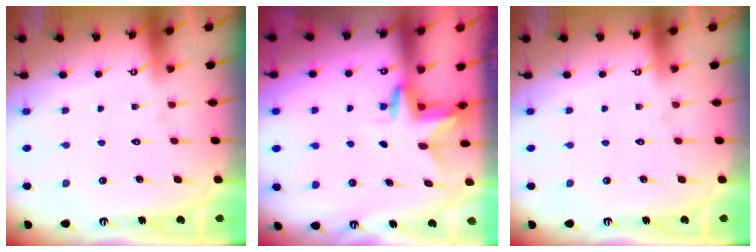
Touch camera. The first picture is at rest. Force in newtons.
{"total": 3.4, "press": 3.4, "slide": 0.3}
{"total": 0.0}